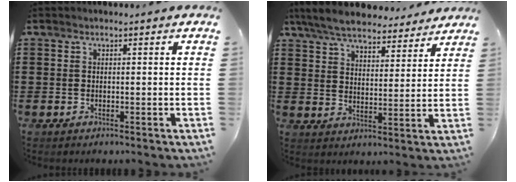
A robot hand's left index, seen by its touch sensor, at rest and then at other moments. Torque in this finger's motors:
{"motor_torque": [1.00, -1.13, 0.38, 0.21]}